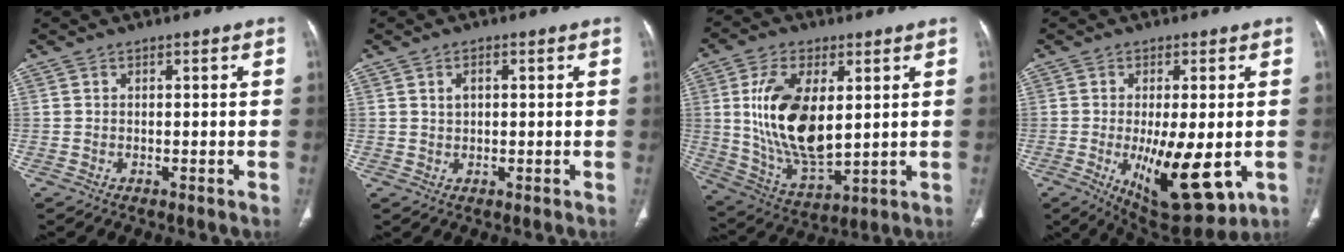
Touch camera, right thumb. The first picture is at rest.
{"total": 2.0, "force": [0.6, 1.3, 1.5], "torque": [-0.025, 0.001, 0.013]}
{"total": 17.8, "force": [3.1, 9.2, 14.9], "torque": [-0.269, -0.021, 0.071]}
{"total": 15.3, "force": [-3.1, 5.7, 13.8], "torque": [-0.211, -0.024, -0.028]}